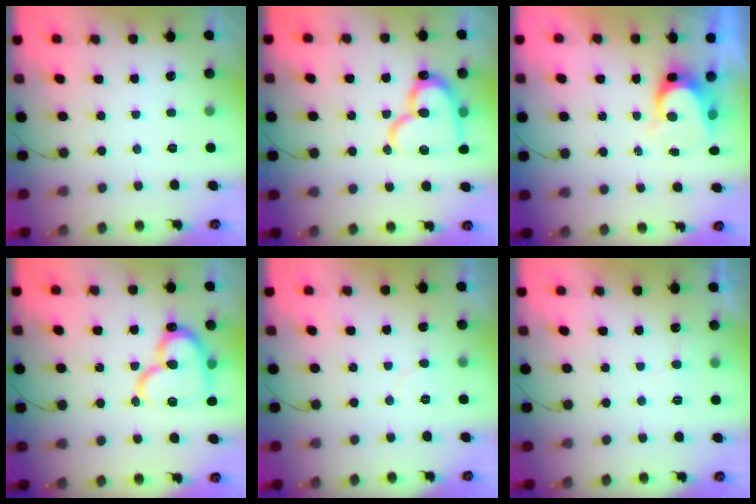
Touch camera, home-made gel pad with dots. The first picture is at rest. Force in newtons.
{"total": 17.1, "press": 17.0, "slide": 1.8}
{"total": 6.5, "press": 6.5, "slide": 0.6}
{"total": 17.9, "press": 17.8, "slide": 1.4}
{"total": 3.6, "press": 3.6, "slide": 0.3}
{"total": 4.6, "press": 4.6, "slide": 0.3}